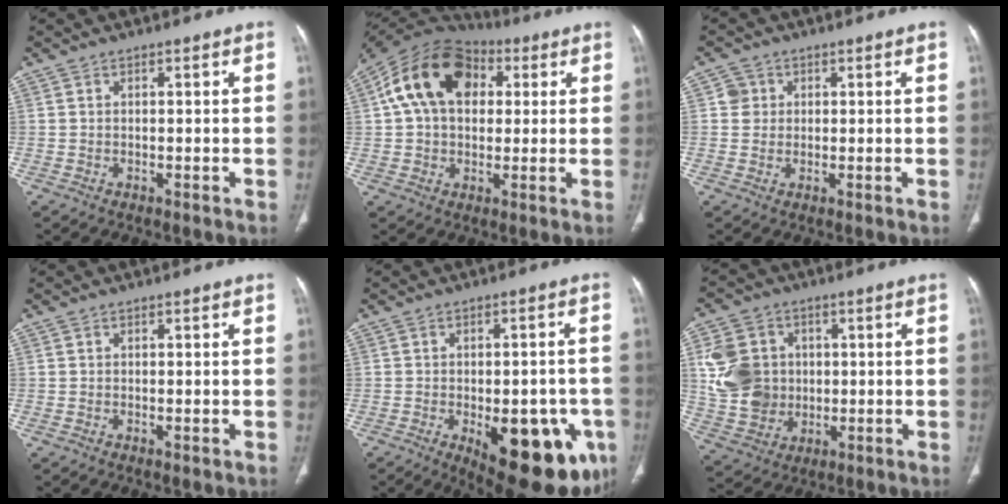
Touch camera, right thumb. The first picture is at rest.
{"total": 17.8, "force": [4.4, 12.2, 12.2], "torque": [-0.205, 0.024, 0.066]}
{"total": 2.8, "force": [0.7, 2.7, 0.4], "torque": [0.010, 0.002, 0.008]}
{"total": 0.0}
{"total": 20.5, "force": [-7.6, 9.1, 16.7], "torque": [-0.154, 0.003, -0.081]}
{"total": 13.0, "force": [1.6, 11.3, 6.3], "torque": [-0.099, 0.002, 0.040]}